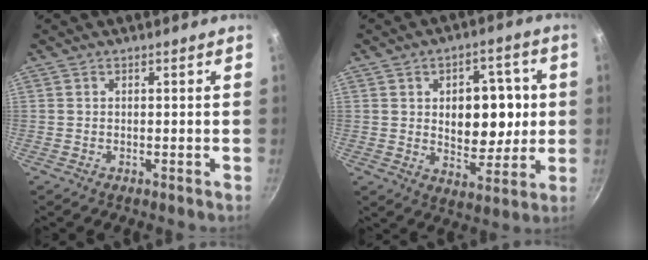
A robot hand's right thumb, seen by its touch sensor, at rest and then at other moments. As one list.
[{"total": 13.8, "force": [1.6, 8.9, 10.4], "torque": [-0.089, -0.008, 0.027]}]